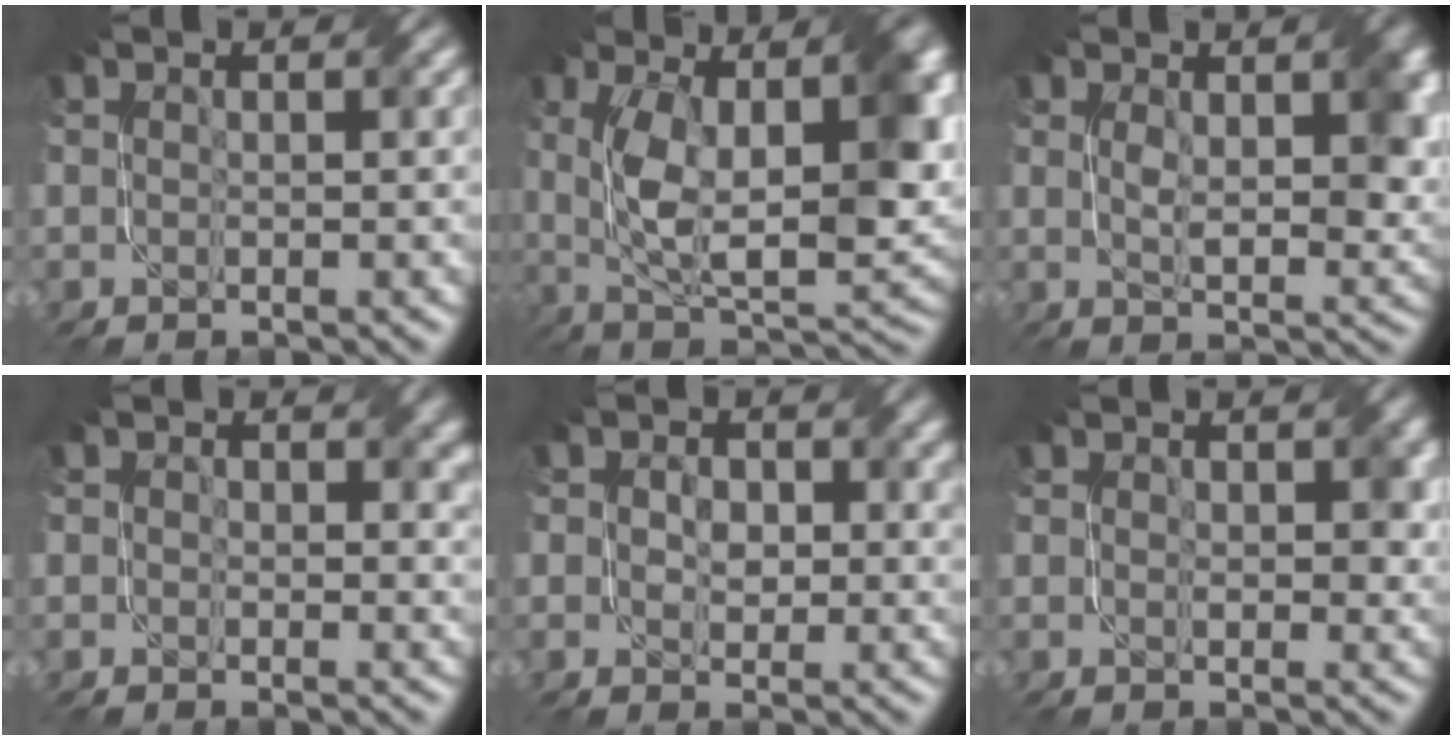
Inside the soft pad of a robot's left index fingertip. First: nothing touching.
{"total": 11.3, "force": [1.4, 4.7, 10.1], "torque": [-0.175, -0.009, 0.028]}
{"total": 5.5, "force": [1.1, 2.2, 4.8], "torque": [-0.076, -0.004, 0.026]}
{"total": 2.7, "force": [0.9, 1.9, 1.6], "torque": [-0.016, -0.004, 0.008]}
{"total": 2.8, "force": [0.5, 2.1, 1.8], "torque": [-0.033, -0.004, 0.007]}
{"total": 2.6, "force": [0.7, 1.7, 1.9], "torque": [-0.027, -0.005, 0.011]}